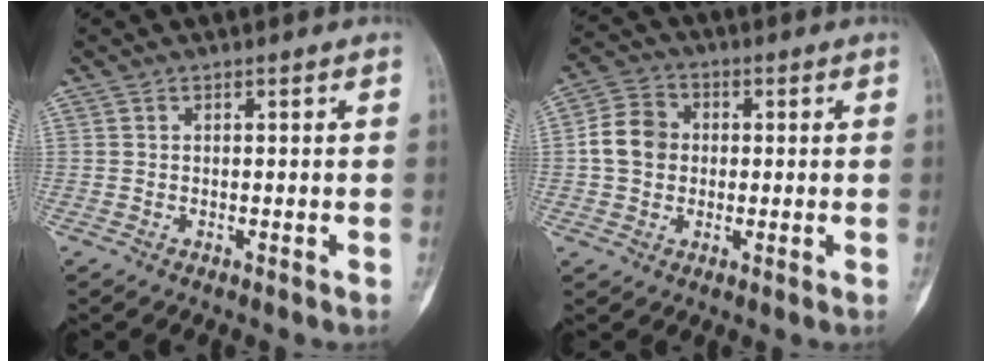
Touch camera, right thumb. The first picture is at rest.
{"total": 7.8, "force": [0.1, 6.6, 4.2], "torque": [-0.063, 0.016, -0.008]}